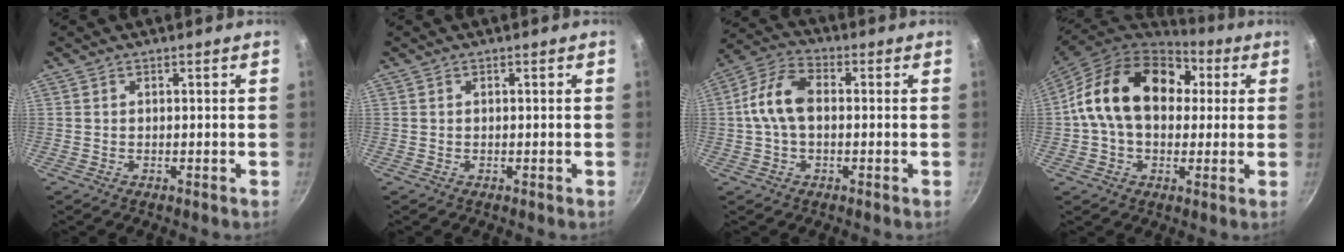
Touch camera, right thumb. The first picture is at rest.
{"total": 0.0}
{"total": 9.9, "force": [0.3, 6.0, 7.9], "torque": [-0.151, 0.032, -0.007]}
{"total": 20.6, "force": [3.6, 14.5, 14.1], "torque": [-0.212, 0.030, 0.045]}